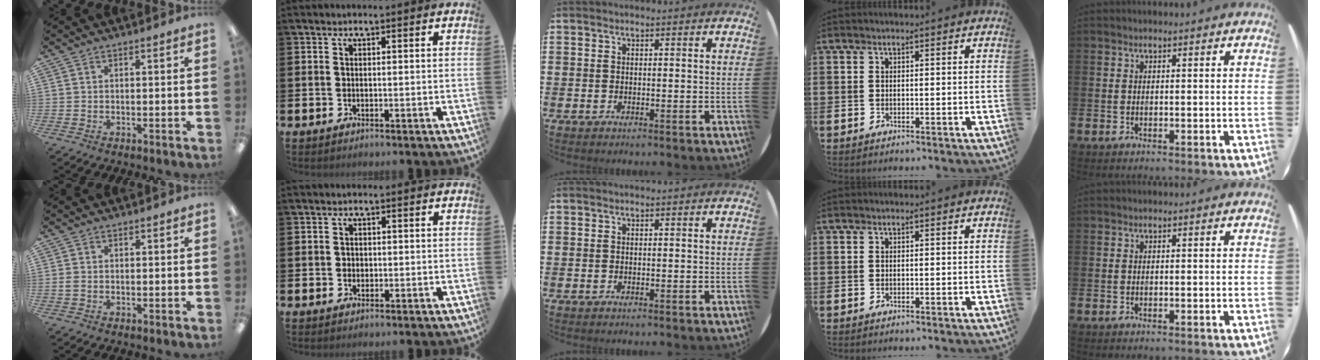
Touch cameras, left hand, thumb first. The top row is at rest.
{"thumb": {"total": 0.9, "force": [0.0, 0.7, 0.6], "torque": [-0.012, 0.002, -0.001]}, "index": {"total": 0.9, "force": [0.1, 0.8, 0.3], "torque": [0.003, 0.004, -0.002]}}